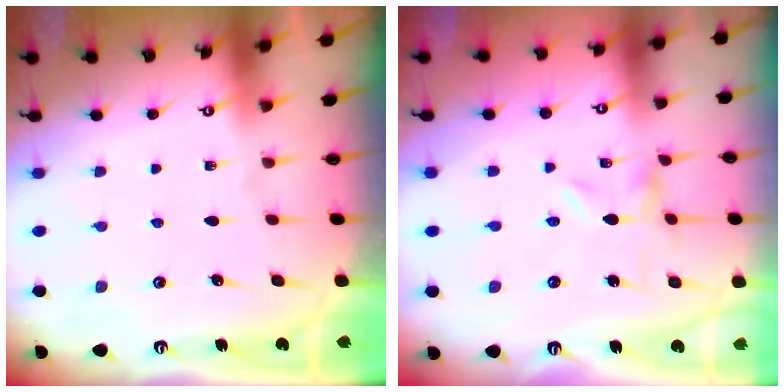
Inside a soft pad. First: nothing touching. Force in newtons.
{"total": 0.0}